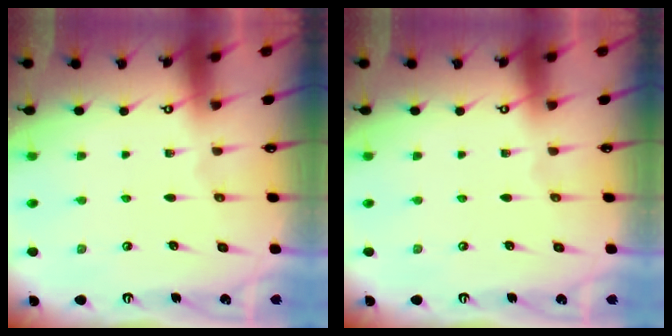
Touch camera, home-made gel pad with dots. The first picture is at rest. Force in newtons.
{"total": 0.0}